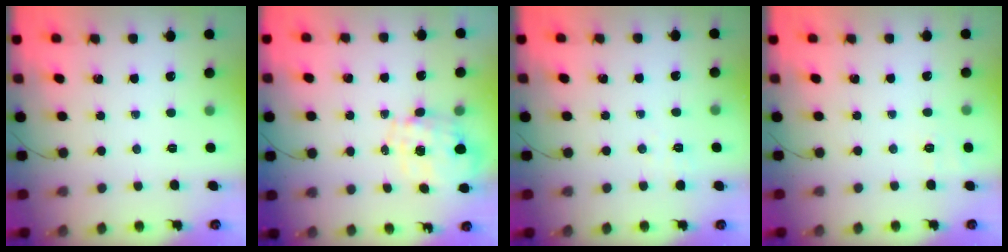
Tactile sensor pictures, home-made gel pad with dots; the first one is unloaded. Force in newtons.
{"total": 1.3, "press": 1.2, "slide": 0.4}
{"total": 2.1, "press": 1.6, "slide": 1.4}
{"total": 7.1, "press": 6.8, "slide": 2.0}